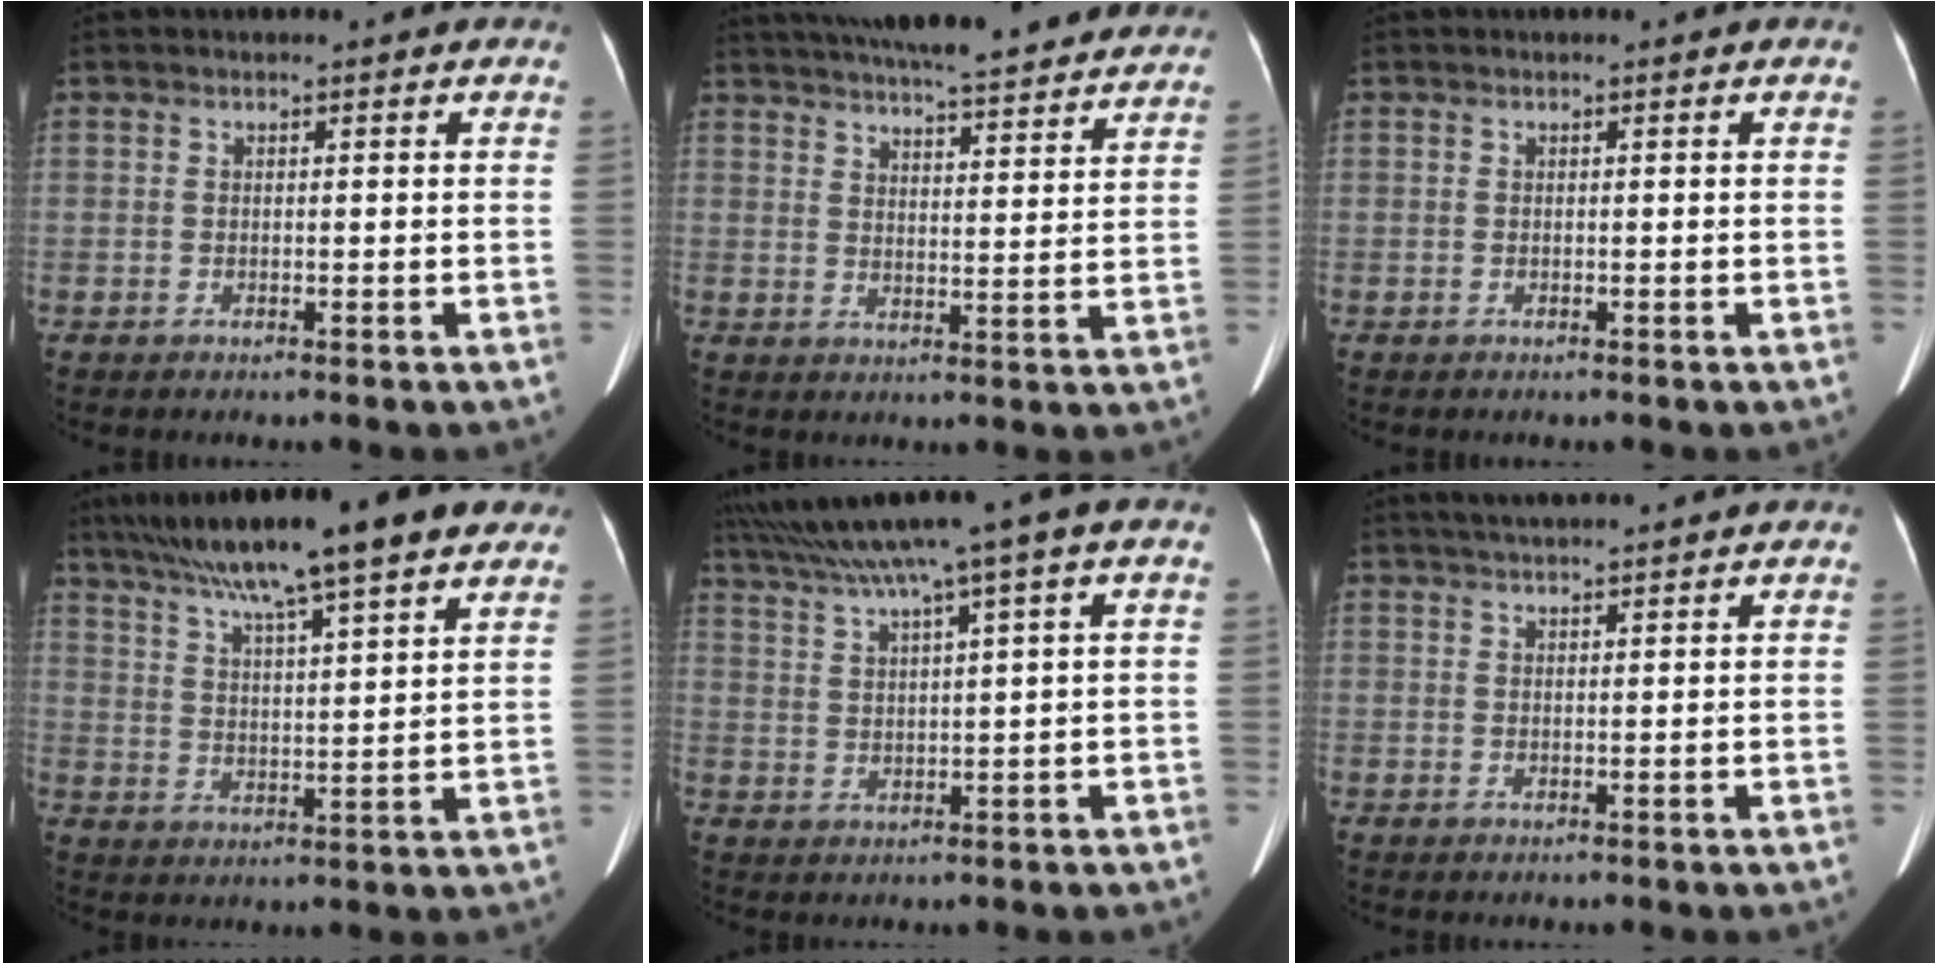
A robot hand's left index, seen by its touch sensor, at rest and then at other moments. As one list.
[{"total": 26.0, "force": [22.9, 4.1, 11.5], "torque": [-0.186, 0.009, 0.291]}, {"total": 0.0}, {"total": 18.3, "force": [13.6, 1.4, 12.1], "torque": [-0.199, 0.039, 0.203]}, {"total": 9.4, "force": [6.5, -1.5, 6.6], "torque": [-0.113, 0.036, 0.108]}, {"total": 4.3, "force": [3.7, -0.4, 2.2], "torque": [-0.031, 0.027, 0.063]}]